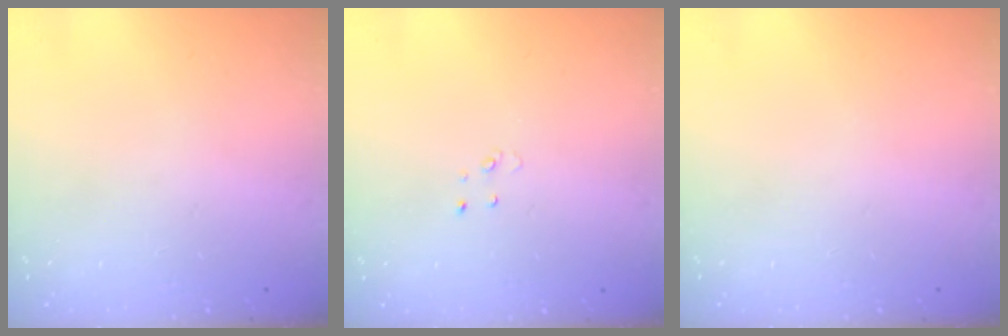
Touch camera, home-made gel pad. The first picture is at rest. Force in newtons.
{"total": 2.5, "press": 2.5, "slide": 0.2}
{"total": 0.0}